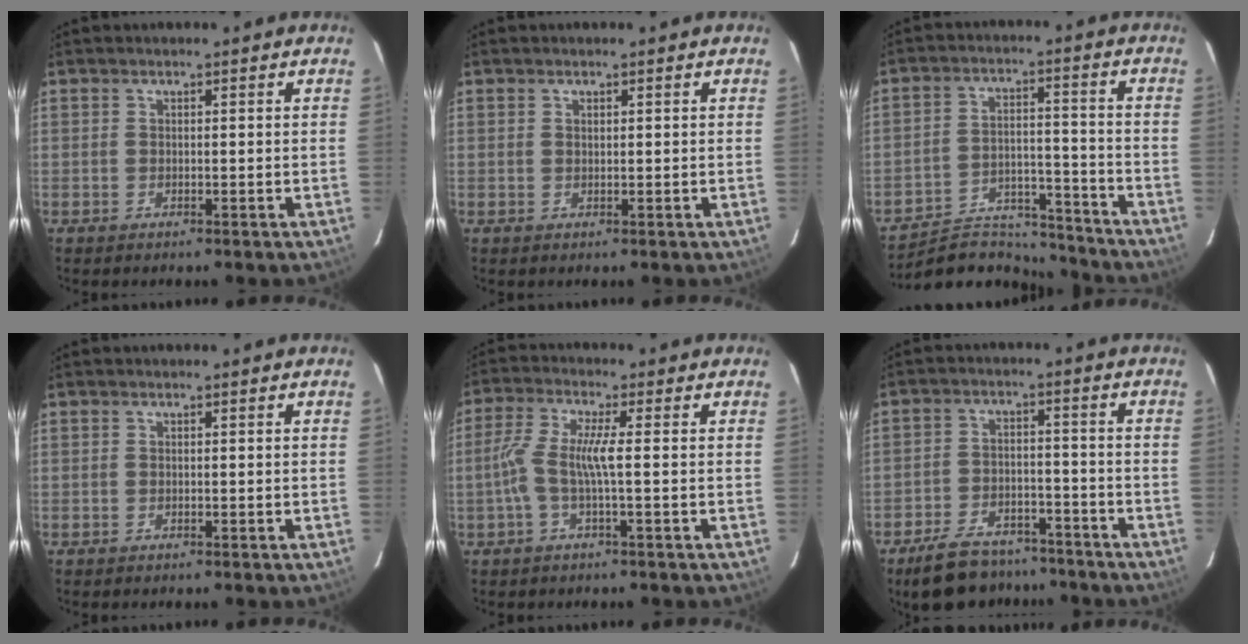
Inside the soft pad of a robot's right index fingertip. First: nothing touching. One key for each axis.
{"total": 0.6, "fx": 0.4, "fy": 0.3, "fz": 0.3, "tx": -0.005, "ty": 0.001, "tz": 0.007}
{"total": 14.2, "fx": -13.5, "fy": 4.1, "fz": 2.0, "tx": -0.055, "ty": 0.024, "tz": -0.200}
{"total": 0.0}
{"total": 6.2, "fx": -1.1, "fy": 0.0, "fz": 6.1, "tx": -0.136, "ty": 0.002, "tz": -0.019}
{"total": 13.9, "fx": -11.5, "fy": 6.1, "fz": 5.1, "tx": -0.123, "ty": 0.009, "tz": -0.162}